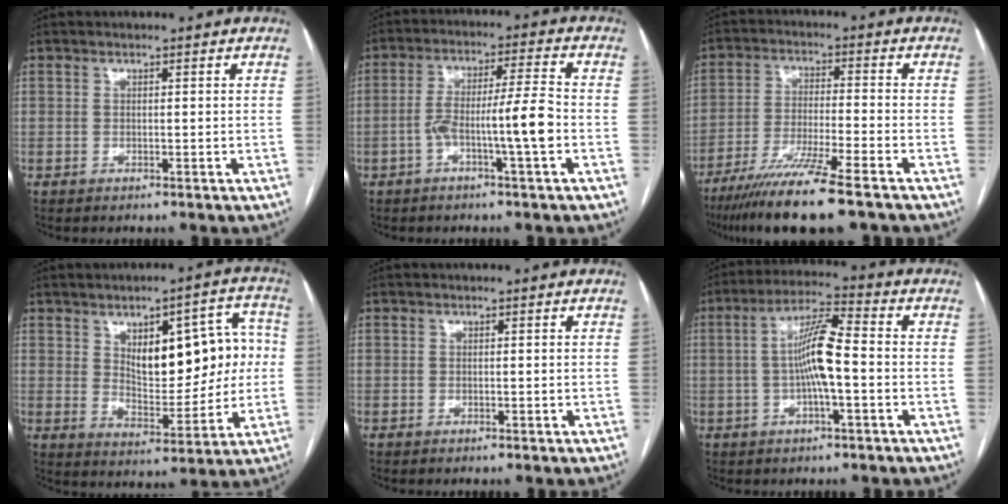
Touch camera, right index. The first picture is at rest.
{"total": 8.5, "force": [-2.6, -0.2, 8.1], "torque": [-0.146, 0.016, -0.045]}
{"total": 12.7, "force": [-9.3, -0.4, 8.6], "torque": [-0.152, -0.038, -0.159]}
{"total": 13.7, "force": [2.5, 6.1, 12.0], "torque": [-0.157, 0.031, 0.051]}
{"total": 0.0}
{"total": 8.9, "force": [-0.7, 1.2, 8.8], "torque": [-0.165, 0.015, -0.019]}